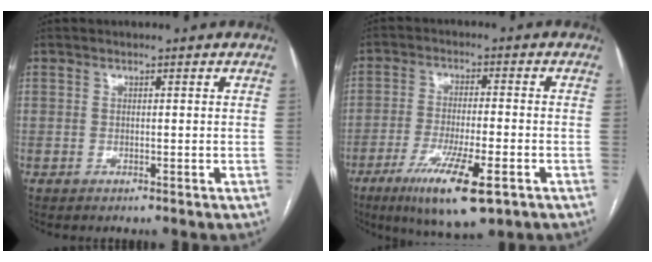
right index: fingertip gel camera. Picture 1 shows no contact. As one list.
[{"total": 12.5, "force": [-6.8, 1.9, 10.3], "torque": [-0.182, -0.029, -0.109]}]